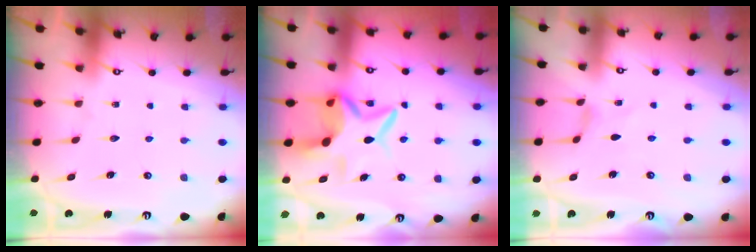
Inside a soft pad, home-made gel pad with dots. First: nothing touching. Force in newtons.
{"total": 8.6, "press": 8.6, "slide": 0.7}
{"total": 0.0}